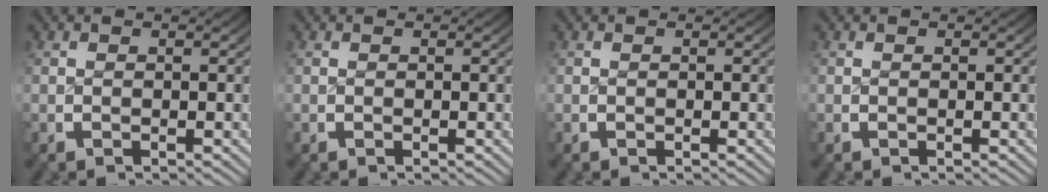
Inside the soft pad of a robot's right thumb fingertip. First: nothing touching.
{"total": 0.0}
{"total": 0.0}
{"total": 0.0}